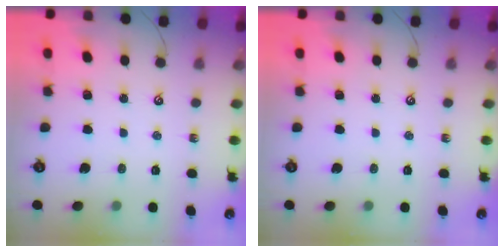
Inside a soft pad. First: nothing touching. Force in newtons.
{"total": 0.0}